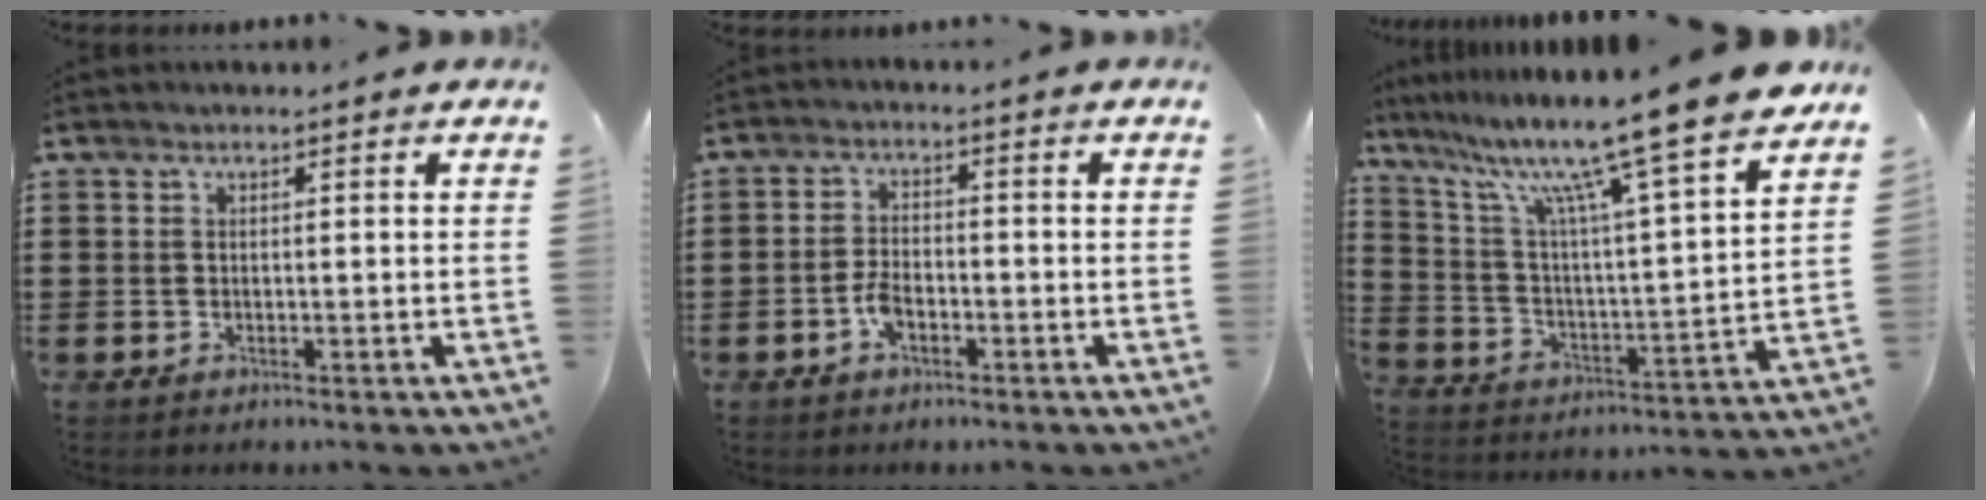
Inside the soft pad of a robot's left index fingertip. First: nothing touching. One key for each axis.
{"total": 3.5, "fx": -1.7, "fy": 1.8, "fz": 2.5, "tx": -0.066, "ty": -0.003, "tz": -0.038}
{"total": 13.6, "fx": 11.1, "fy": -0.8, "fz": 7.8, "tx": -0.172, "ty": -0.081, "tz": 0.176}